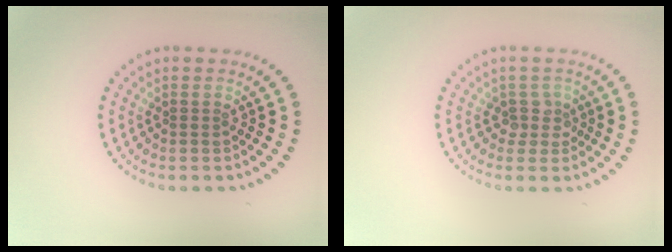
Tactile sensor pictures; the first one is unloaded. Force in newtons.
{"total": 1.8, "press": 1.4, "slide": 1.2}